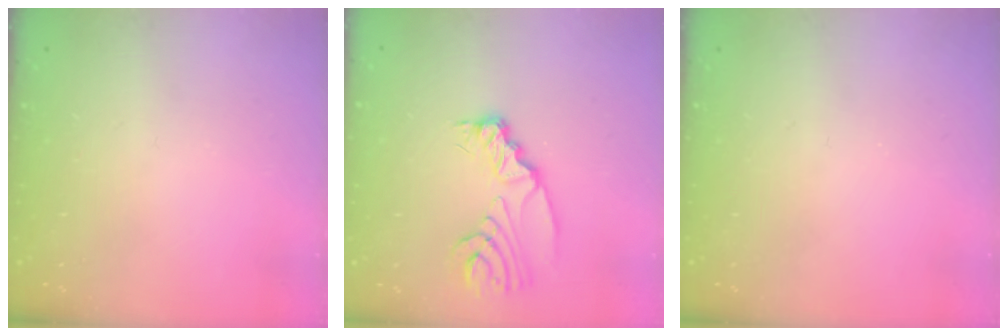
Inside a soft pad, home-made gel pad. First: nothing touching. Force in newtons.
{"total": 9.7, "press": 9.7, "slide": 0.8}
{"total": 0.0}